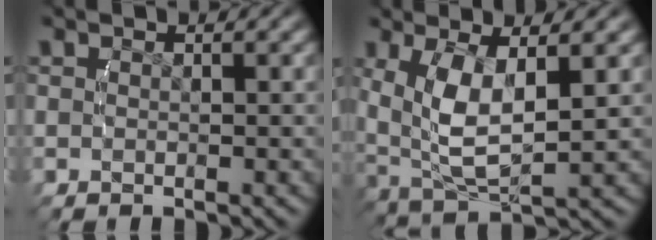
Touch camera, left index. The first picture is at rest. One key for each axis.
{"total": 7.4, "fx": 0.4, "fy": 4.5, "fz": 5.8, "tx": -0.135, "ty": -0.027, "tz": 0.027}